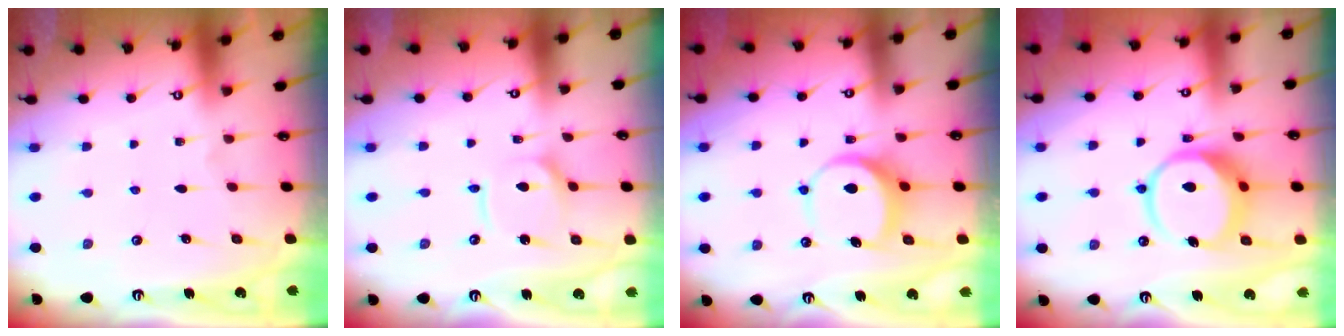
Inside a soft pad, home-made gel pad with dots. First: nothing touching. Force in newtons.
{"total": 8.2, "press": 8.2, "slide": 0.8}
{"total": 8.6, "press": 8.6, "slide": 1.1}
{"total": 11.7, "press": 11.6, "slide": 1.2}